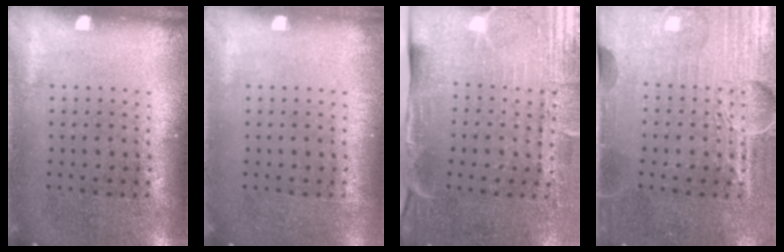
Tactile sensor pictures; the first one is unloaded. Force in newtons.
{"total": 0.0}
{"total": 4.6, "press": 3.8, "slide": 2.6}
{"total": 4.3, "press": 3.8, "slide": 2.0}